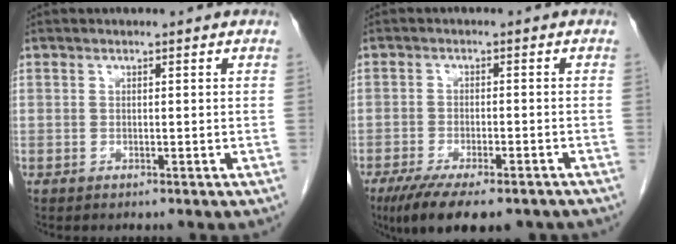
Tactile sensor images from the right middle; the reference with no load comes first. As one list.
[{"total": 13.3, "force": [-10.0, 3.9, 7.9], "torque": [-0.122, -0.014, -0.147]}]